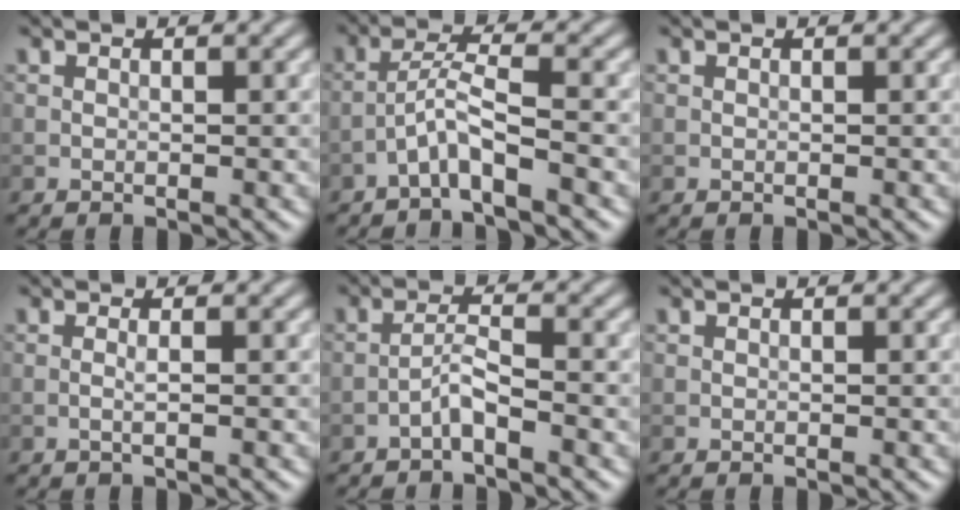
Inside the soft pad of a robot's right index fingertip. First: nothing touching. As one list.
[{"total": 3.3, "force": [-2.2, 0.1, 2.4], "torque": [-0.051, 0.015, -0.047]}, {"total": 0.0}, {"total": 0.9, "force": [-0.2, 0.1, 0.9], "torque": [-0.015, 0.000, -0.007]}, {"total": 2.0, "force": [-1.4, 0.1, 1.4], "torque": [-0.028, 0.011, -0.032]}, {"total": 0.0}]